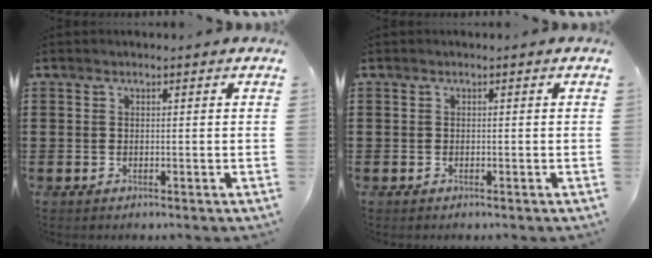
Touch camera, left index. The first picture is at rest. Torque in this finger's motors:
{"motor_torque": [-0.01, -0.06, 0.00, 0.00]}